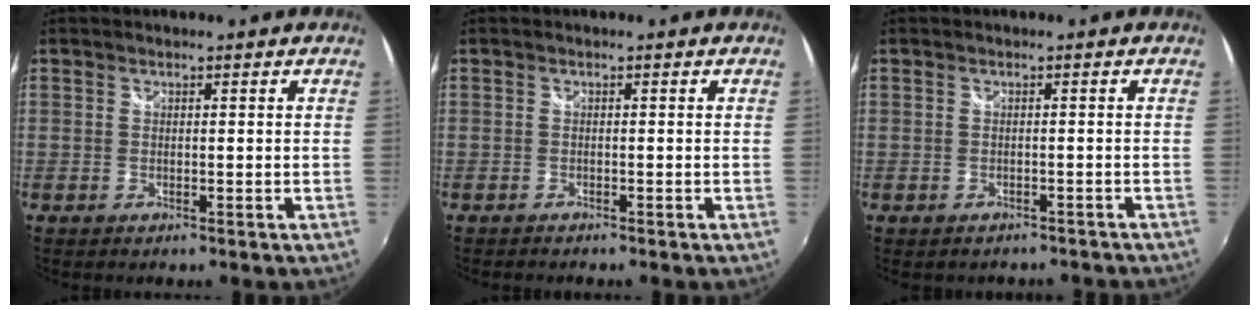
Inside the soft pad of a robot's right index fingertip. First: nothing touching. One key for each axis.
{"total": 0.9, "fx": -0.9, "fy": 0.2, "fz": 0.2, "tx": -0.006, "ty": -0.006, "tz": -0.016}
{"total": 4.2, "fx": -3.5, "fy": 1.9, "fz": 1.2, "tx": -0.023, "ty": -0.010, "tz": -0.038}